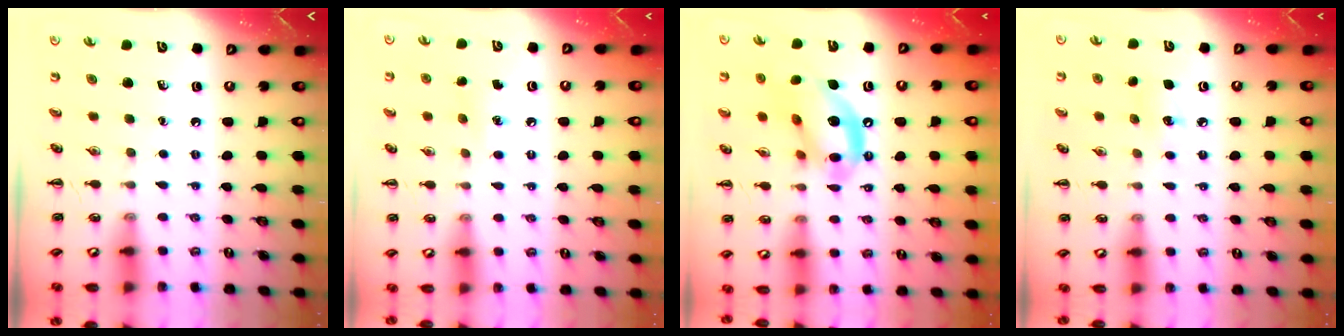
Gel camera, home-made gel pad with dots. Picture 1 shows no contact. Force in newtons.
{"total": 6.9, "press": 6.6, "slide": 2.1}
{"total": 13.7, "press": 13.3, "slide": 3.6}
{"total": 6.7, "press": 6.5, "slide": 1.8}